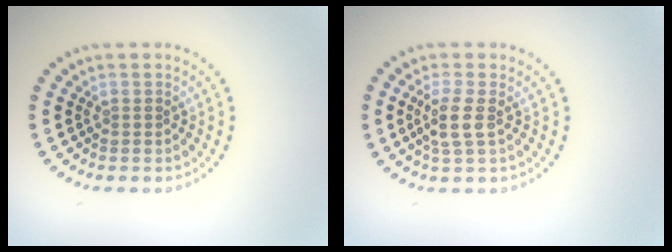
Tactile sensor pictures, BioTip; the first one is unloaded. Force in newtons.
{"total": 2.4, "press": 2.0, "slide": 1.2}